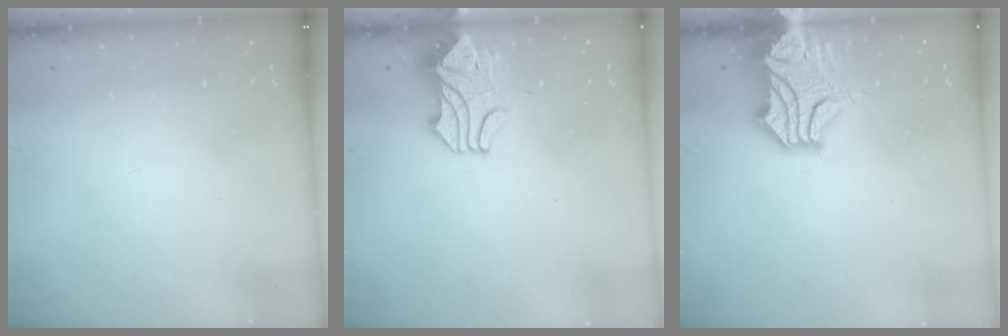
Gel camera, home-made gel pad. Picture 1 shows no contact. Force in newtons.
{"total": 2.5, "press": 2.2, "slide": 1.1}
{"total": 5.2, "press": 5.0, "slide": 1.5}